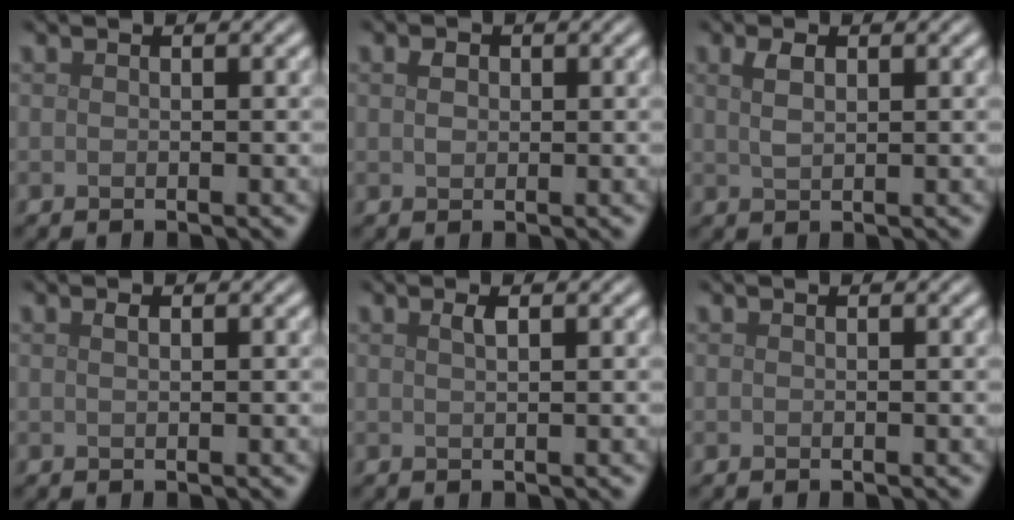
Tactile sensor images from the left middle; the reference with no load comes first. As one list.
[{"total": 1.2, "force": [0.3, 1.0, 0.6], "torque": [-0.012, 0.001, 0.005]}, {"total": 1.7, "force": [0.8, 0.8, 1.3], "torque": [-0.030, 0.001, 0.018]}, {"total": 0.6, "force": [0.3, 0.2, 0.5], "torque": [-0.011, 0.001, 0.005]}, {"total": 1.1, "force": [0.5, 0.3, 0.9], "torque": [-0.013, 0.002, 0.007]}, {"total": 0.0}]